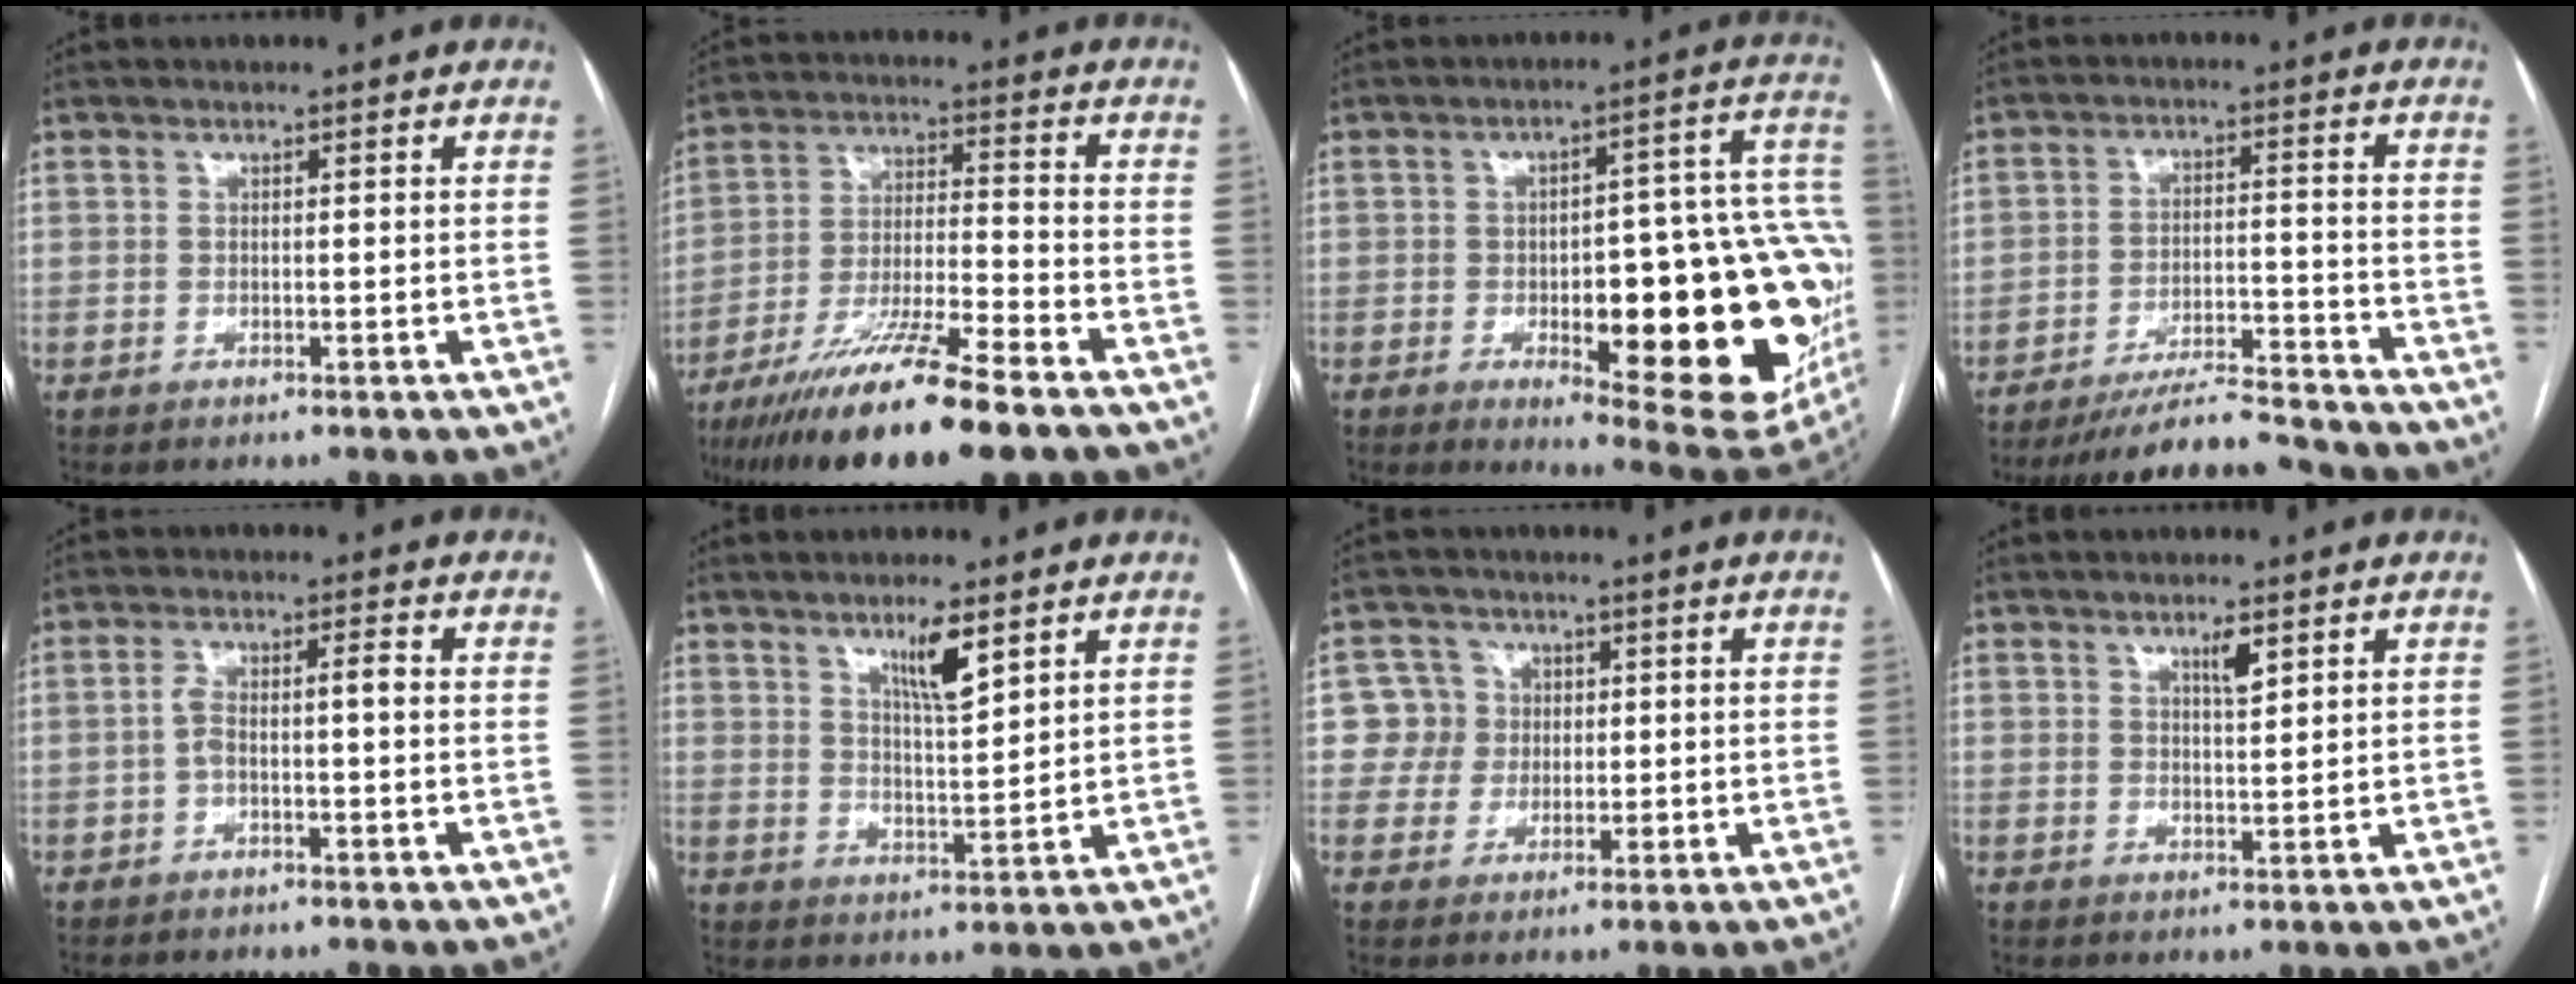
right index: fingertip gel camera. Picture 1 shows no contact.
{"total": 16.8, "force": [-11.9, 0.7, 11.8], "torque": [-0.216, -0.041, -0.210]}
{"total": 27.5, "force": [-5.1, 7.7, 25.8], "torque": [-0.247, 0.026, -0.045]}
{"total": 13.7, "force": [-13.0, 1.2, 4.1], "torque": [-0.061, 0.007, -0.199]}
{"total": 3.9, "force": [-0.8, 1.0, 3.6], "torque": [-0.073, 0.024, -0.012]}
{"total": 6.0, "force": [3.7, 0.7, 4.6], "torque": [-0.082, -0.008, 0.066]}
{"total": 5.5, "force": [0.6, 5.4, 0.3], "torque": [0.009, 0.017, 0.014]}
{"total": 2.6, "force": [1.7, 0.4, 2.0], "torque": [-0.036, -0.004, 0.029]}